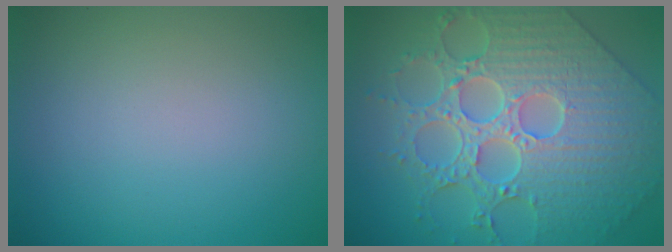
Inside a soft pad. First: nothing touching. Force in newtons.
{"total": 9.4, "press": 7.1, "slide": 6.1}